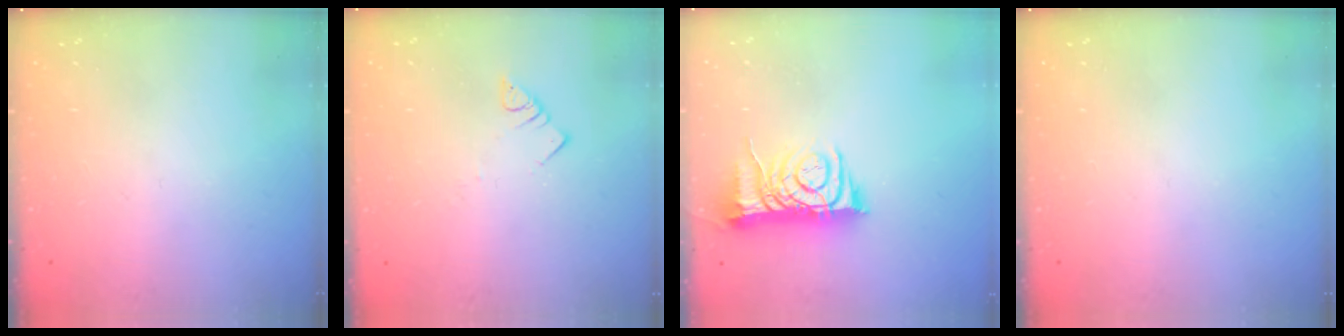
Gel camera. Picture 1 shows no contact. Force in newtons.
{"total": 3.0, "press": 3.0, "slide": 0.1}
{"total": 8.8, "press": 8.8, "slide": 0.6}
{"total": 0.0}